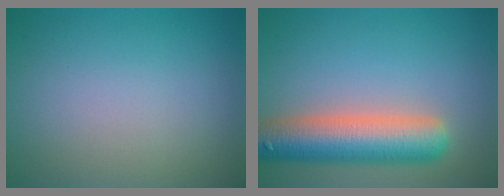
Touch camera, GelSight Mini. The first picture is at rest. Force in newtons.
{"total": 8.5, "press": 8.5, "slide": 0.4}